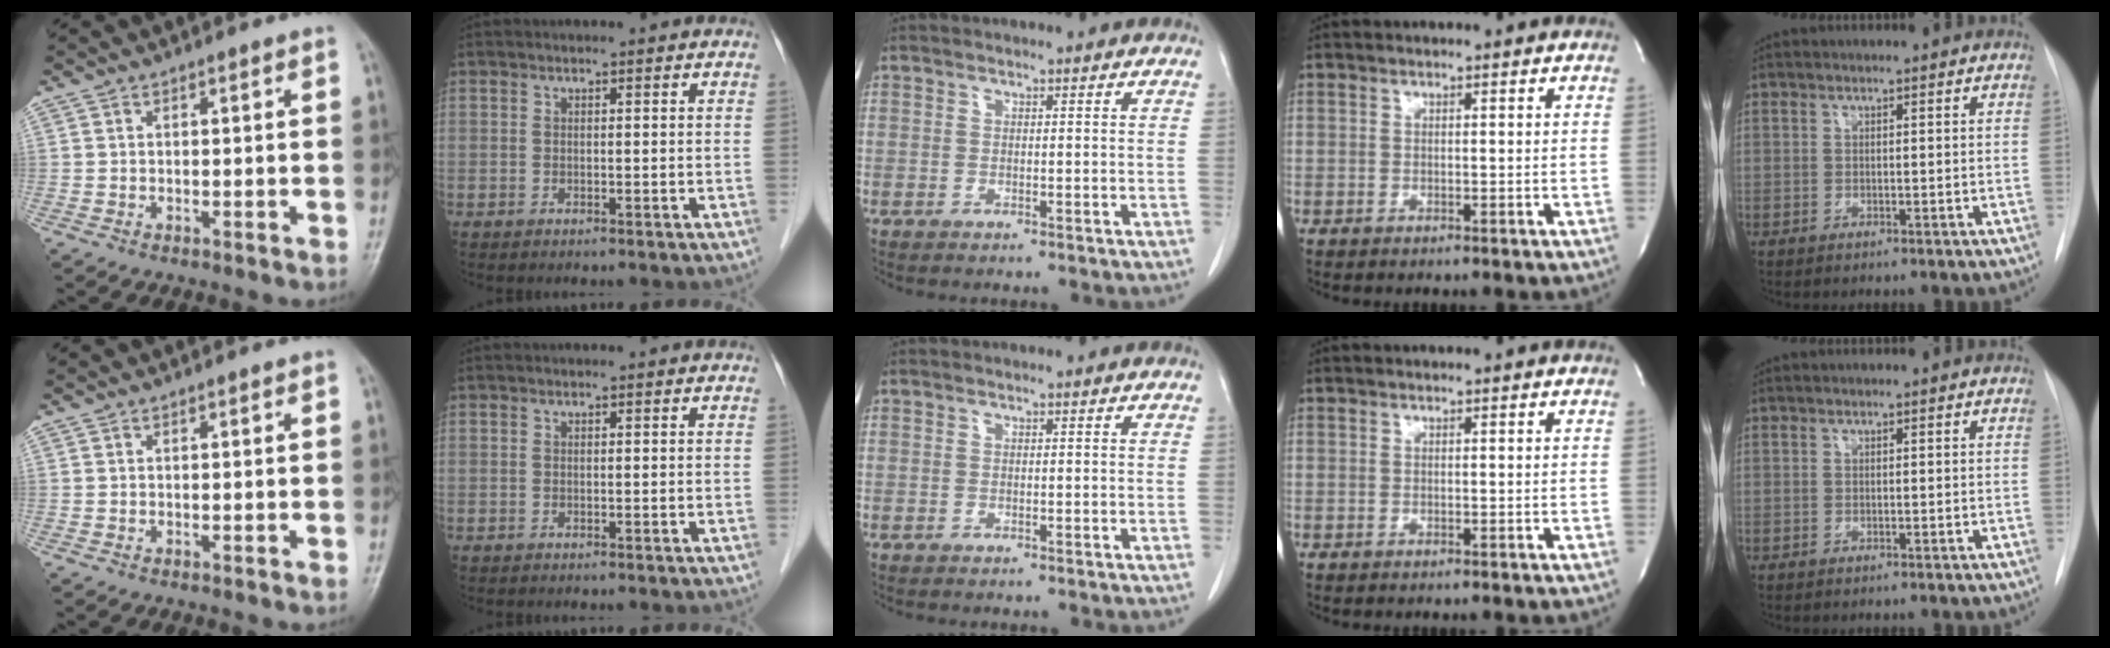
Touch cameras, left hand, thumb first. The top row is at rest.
{}